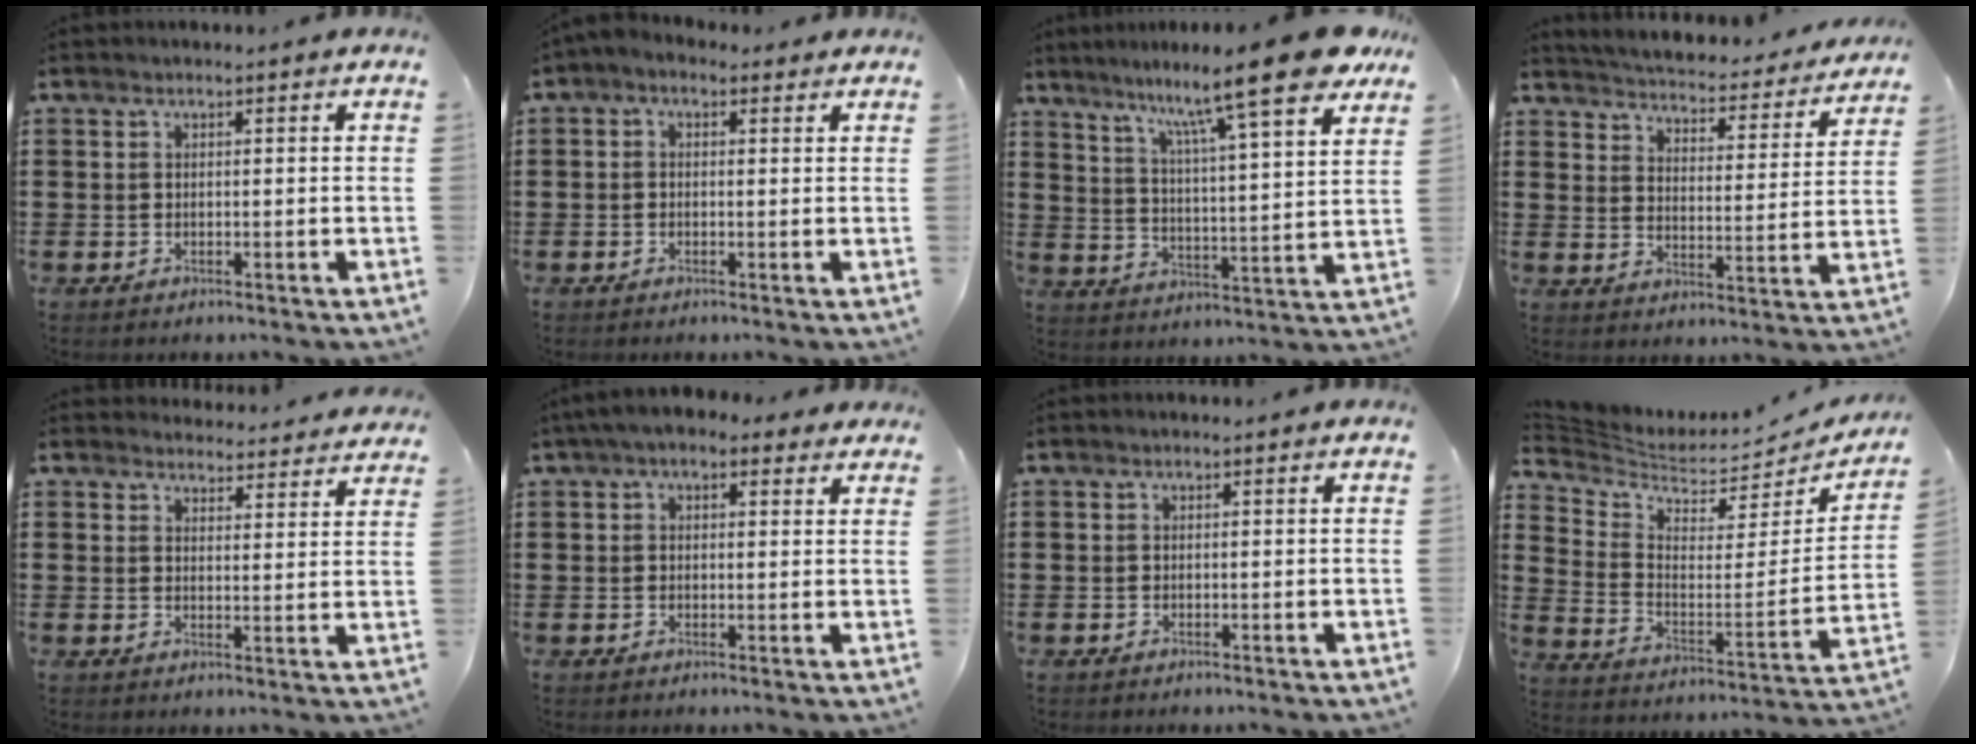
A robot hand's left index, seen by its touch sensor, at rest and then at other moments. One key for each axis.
{"total": 1.3, "fx": -0.4, "fy": 0.8, "fz": 1.0, "tx": -0.028, "ty": -0.001, "tz": -0.010}
{"total": 13.4, "fx": 10.7, "fy": -0.1, "fz": 8.0, "tx": -0.149, "ty": -0.069, "tz": 0.167}
{"total": 3.2, "fx": 3.2, "fy": 0.0, "fz": 0.3, "tx": -0.028, "ty": -0.034, "tz": 0.046}
{"total": 3.8, "fx": 3.7, "fy": 0.4, "fz": 0.0, "tx": -0.006, "ty": -0.023, "tz": 0.066}
{"total": 3.5, "fx": 2.3, "fy": 1.8, "fz": 1.9, "tx": -0.045, "ty": 0.005, "tz": 0.042}
{"total": 0.0}
{"total": 4.0, "fx": 3.8, "fy": 1.1, "fz": 0.9, "tx": -0.049, "ty": -0.047, "tz": 0.060}